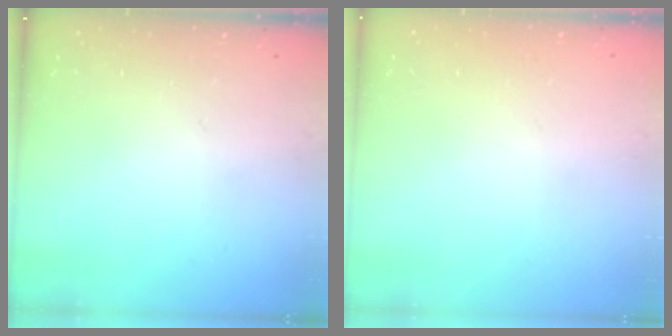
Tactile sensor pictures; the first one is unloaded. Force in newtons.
{"total": 0.0}